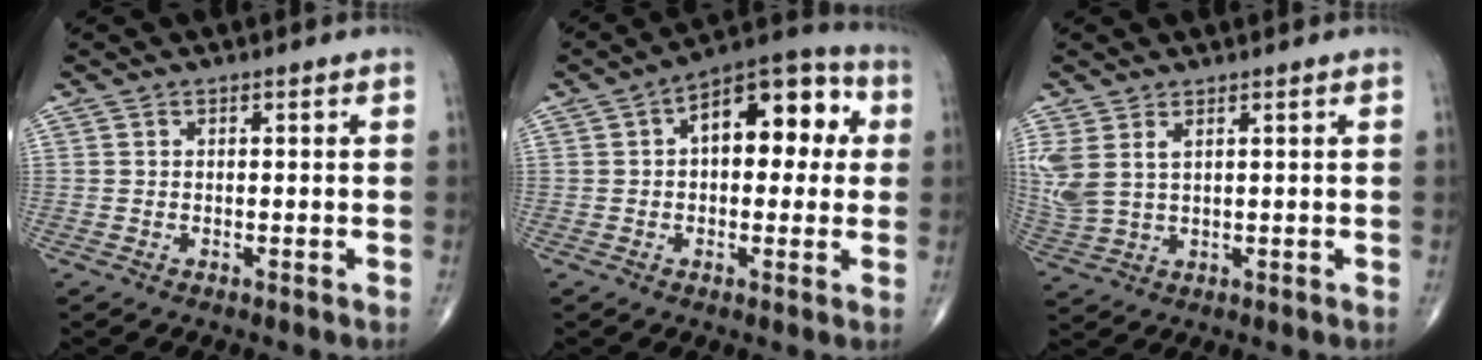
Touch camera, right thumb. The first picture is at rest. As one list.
[{"total": 14.5, "force": [2.6, 7.9, 11.9], "torque": [-0.129, 0.032, 0.028]}, {"total": 6.5, "force": [2.4, 3.5, 4.9], "torque": [-0.132, -0.001, 0.061]}]